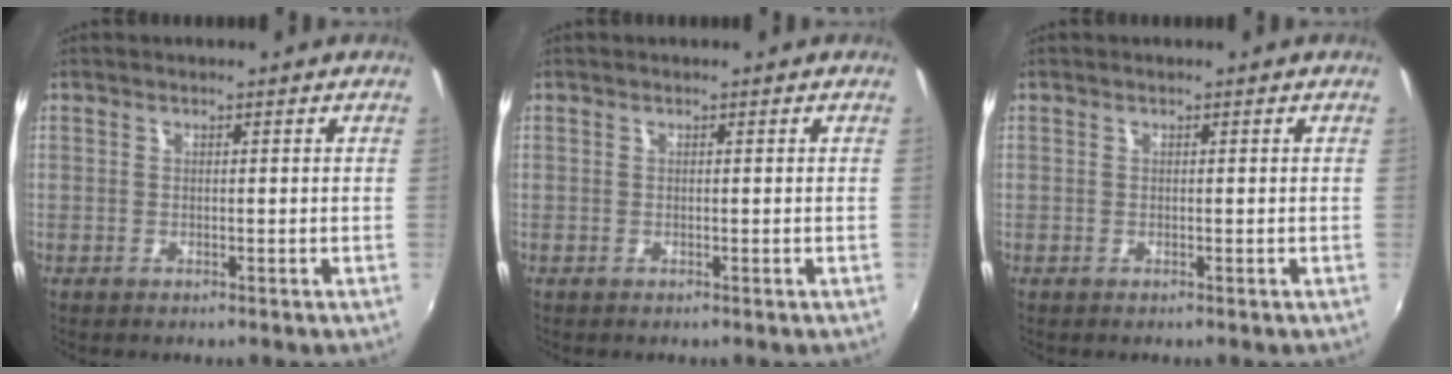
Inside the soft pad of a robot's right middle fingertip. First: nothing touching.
{"total": 0.0}
{"total": 0.0}